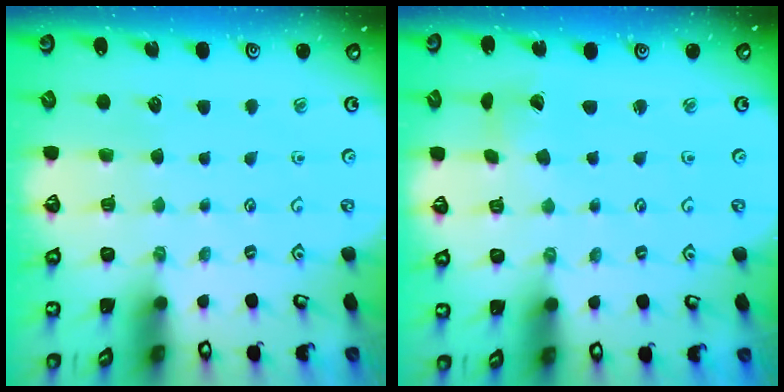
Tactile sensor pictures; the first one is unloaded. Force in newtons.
{"total": 2.9, "press": 2.9, "slide": 0.2}